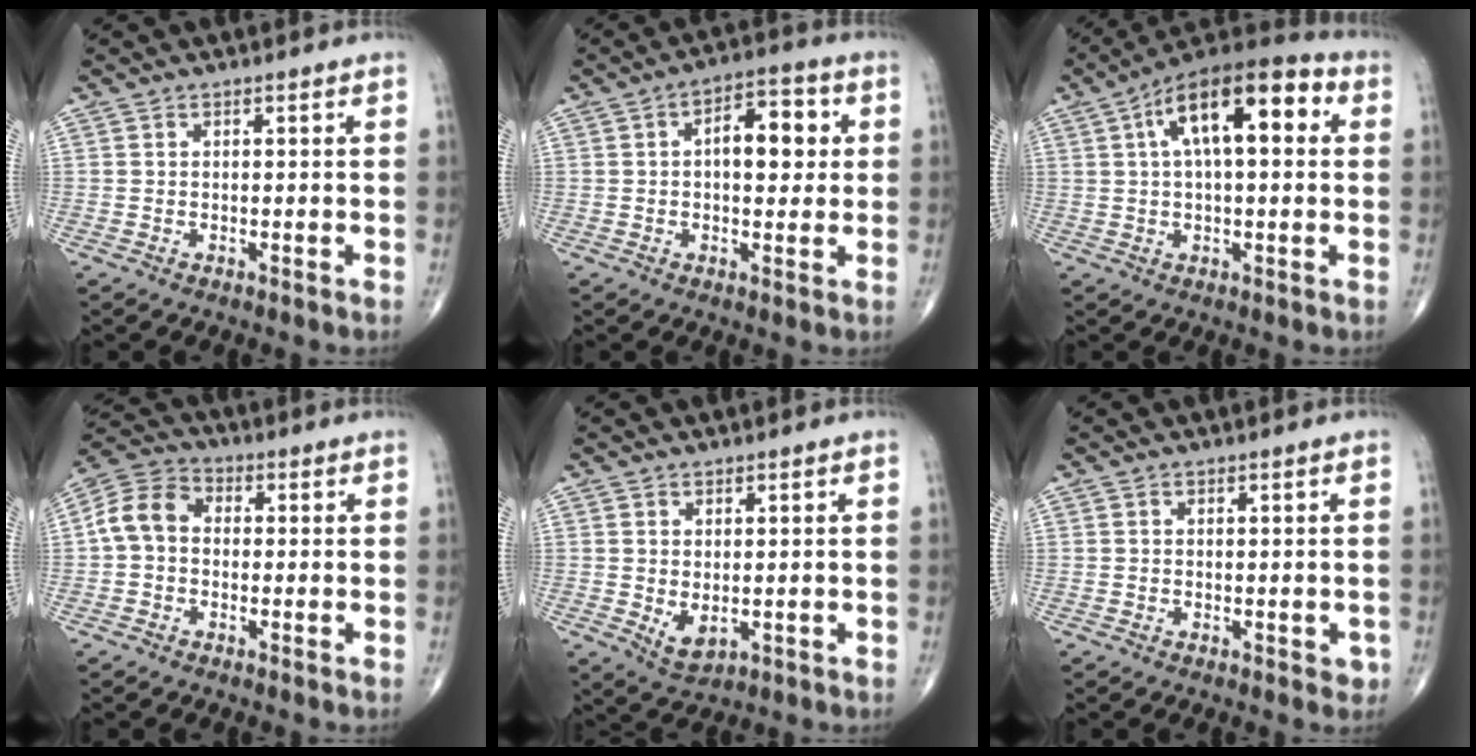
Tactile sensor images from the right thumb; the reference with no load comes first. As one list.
[{"total": 9.1, "force": [1.4, 4.8, 7.6], "torque": [-0.087, 0.014, 0.014]}, {"total": 17.0, "force": [4.6, 7.3, 14.6], "torque": [-0.216, 0.030, 0.064]}, {"total": 7.8, "force": [-0.1, 6.0, 5.0], "torque": [-0.088, 0.027, -0.015]}, {"total": 3.9, "force": [-0.1, 2.3, 3.1], "torque": [-0.044, -0.008, 0.012]}, {"total": 1.4, "force": [-0.2, 0.9, 1.0], "torque": [-0.002, 0.000, -0.002]}]